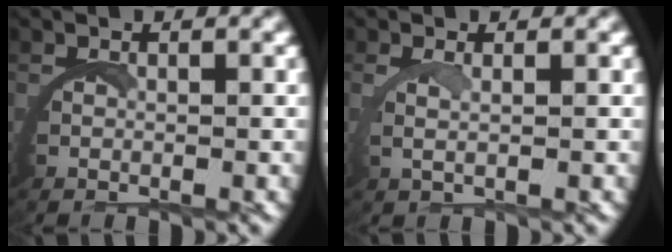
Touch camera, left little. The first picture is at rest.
{"total": 1.5, "force": [1.1, -0.4, 1.0], "torque": [-0.033, -0.004, 0.022]}